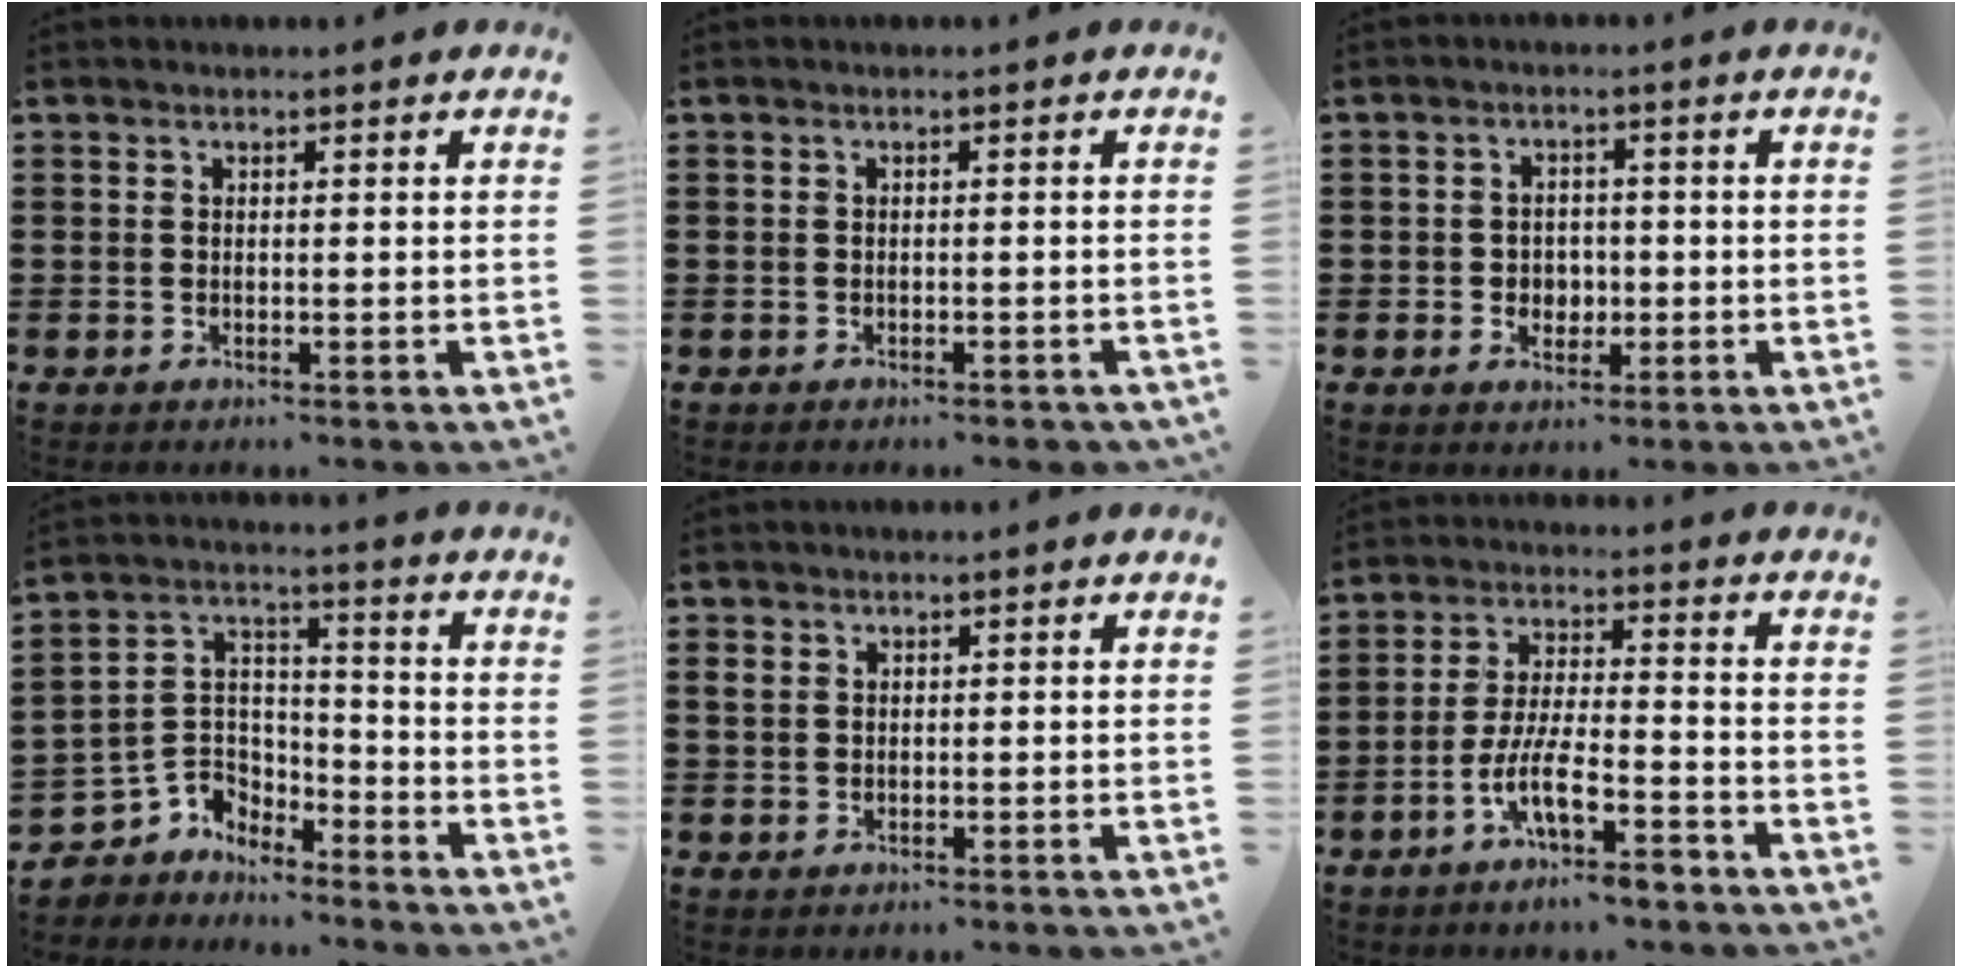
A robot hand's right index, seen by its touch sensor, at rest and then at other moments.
{"total": 0.8, "force": [-0.7, 0.2, 0.3], "torque": [-0.009, -0.003, -0.014]}
{"total": 2.7, "force": [-0.7, 2.4, 1.0], "torque": [-0.019, 0.002, -0.021]}
{"total": 4.2, "force": [-3.1, 2.9, -0.2], "torque": [-0.026, -0.006, -0.068]}
{"total": 1.2, "force": [0.7, 0.8, 0.5], "torque": [-0.013, 0.002, 0.015]}
{"total": 9.6, "force": [-5.5, 2.1, 7.5], "torque": [-0.159, -0.005, -0.105]}